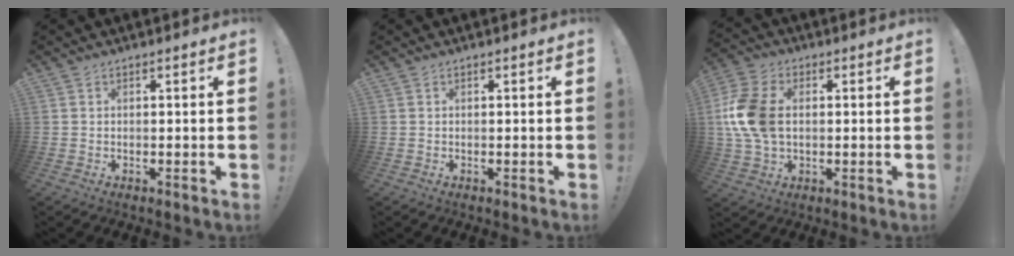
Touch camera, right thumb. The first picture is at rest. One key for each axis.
{"total": 0.0}
{"total": 13.7, "fx": 0.5, "fy": 9.5, "fz": 9.8, "tx": -0.205, "ty": 0.006, "tz": 0.011}